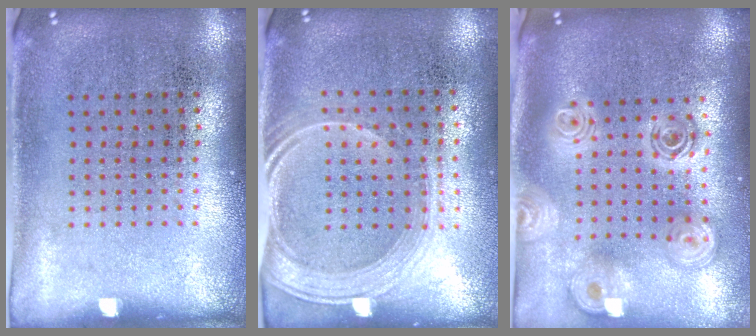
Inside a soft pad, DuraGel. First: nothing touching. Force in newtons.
{"total": 1.8, "press": 1.6, "slide": 1.0}
{"total": 2.5, "press": 1.9, "slide": 1.7}